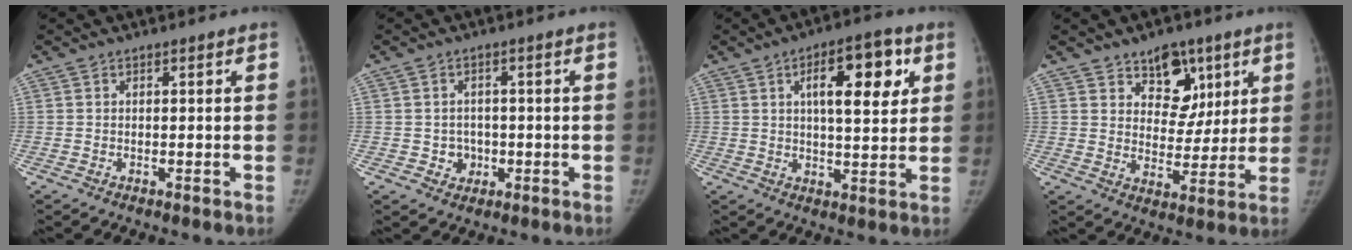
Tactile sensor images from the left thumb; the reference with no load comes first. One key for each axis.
{"total": 3.6, "fx": -1.0, "fy": 3.3, "fz": 0.9, "tx": 0.009, "ty": 0.007, "tz": -0.013}
{"total": 12.6, "fx": 4.3, "fy": 5.0, "fz": 10.8, "tx": -0.129, "ty": -0.005, "tz": 0.061}
{"total": 10.1, "fx": 5.8, "fy": 6.9, "fz": 4.5, "tx": -0.020, "ty": -0.030, "tz": 0.089}